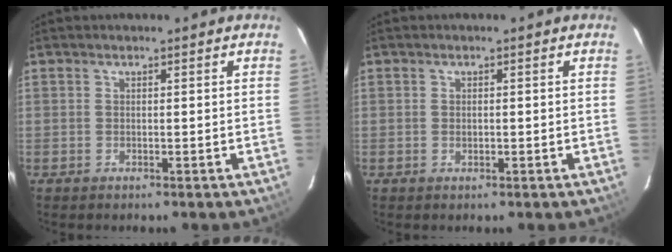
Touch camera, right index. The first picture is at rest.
{"total": 0.9, "force": [-0.1, 0.5, 0.8], "torque": [-0.014, 0.001, -0.002]}